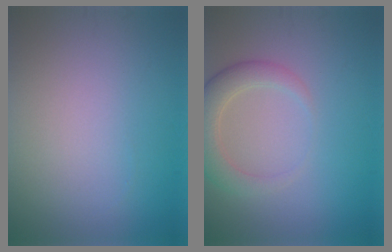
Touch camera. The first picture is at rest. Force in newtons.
{"total": 3.5, "press": 3.5, "slide": 0.4}